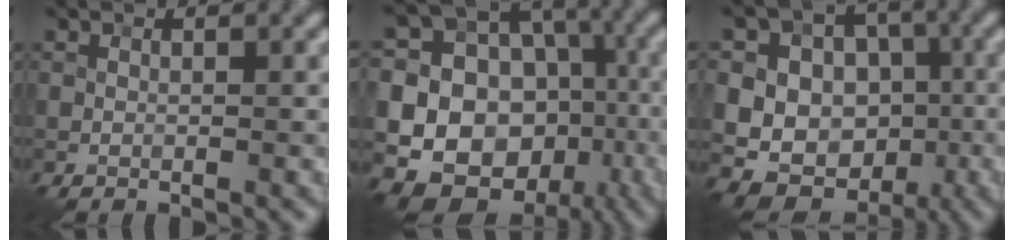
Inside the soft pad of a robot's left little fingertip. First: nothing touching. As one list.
[{"total": 17.8, "force": [-4.4, 15.7, 7.2], "torque": [-0.145, -0.004, -0.067]}, {"total": 14.4, "force": [-1.4, 13.2, 5.5], "torque": [-0.098, 0.038, -0.039]}]